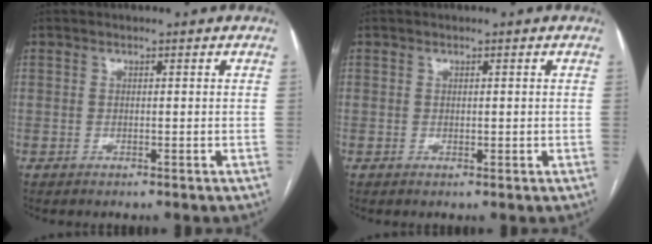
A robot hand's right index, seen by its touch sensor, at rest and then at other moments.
{"total": 0.8, "force": [0.1, 0.5, 0.6], "torque": [-0.008, -0.003, 0.003]}